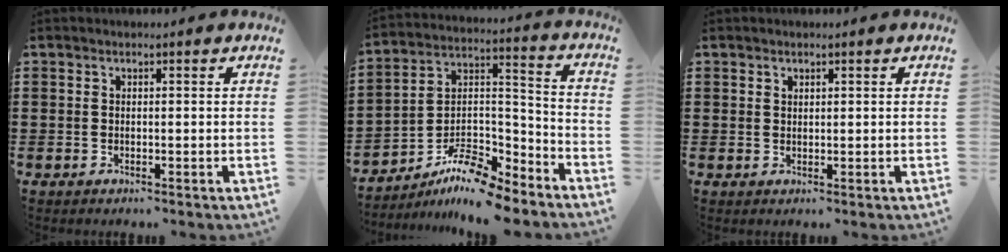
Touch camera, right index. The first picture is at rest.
{"total": 9.5, "force": [-8.2, 2.5, 4.1], "torque": [-0.076, 0.022, -0.161]}
{"total": 0.9, "force": [0.7, 0.5, 0.1], "torque": [-0.004, 0.003, 0.014]}